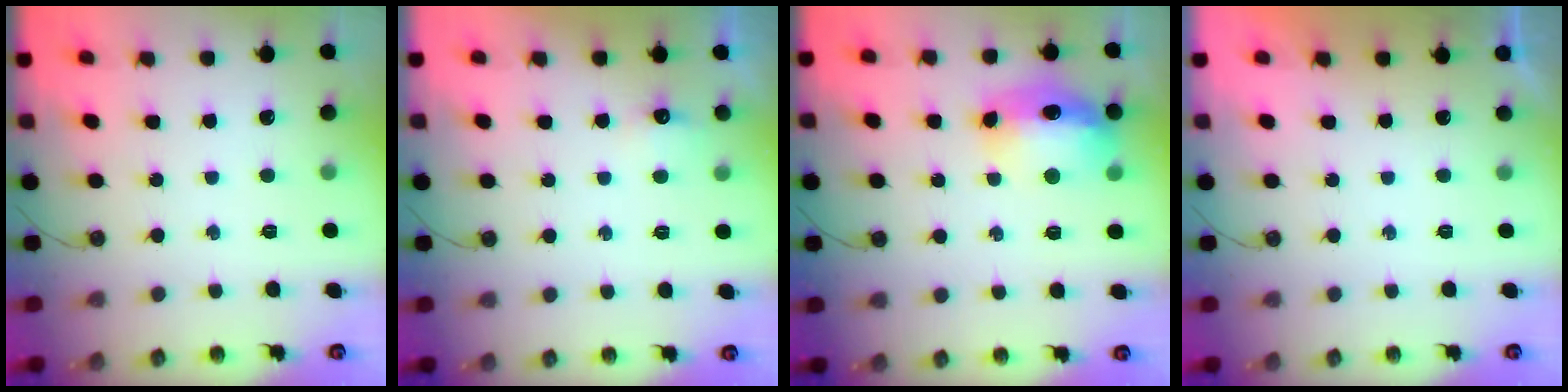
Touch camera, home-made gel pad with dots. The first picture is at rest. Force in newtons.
{"total": 4.3, "press": 4.3, "slide": 0.7}
{"total": 13.9, "press": 13.8, "slide": 1.5}
{"total": 0.0}